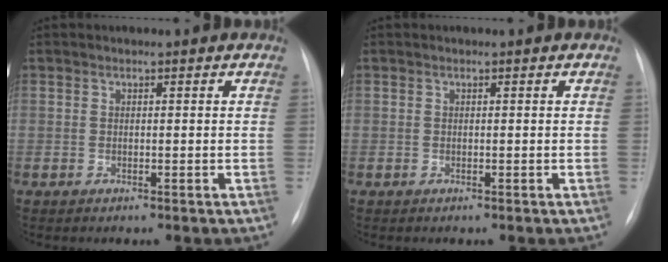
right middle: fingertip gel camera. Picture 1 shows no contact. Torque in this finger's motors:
{"motor_torque": [0.00, 0.00, 0.00, 0.00]}